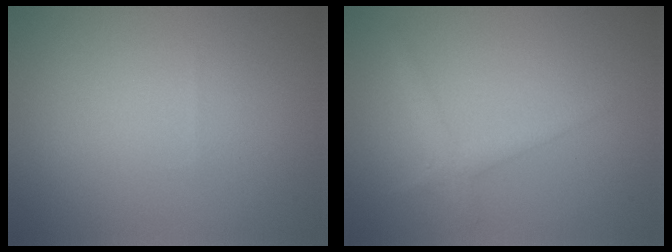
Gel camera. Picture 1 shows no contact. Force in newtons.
{"total": 1.7, "press": 1.7, "slide": 0.1}